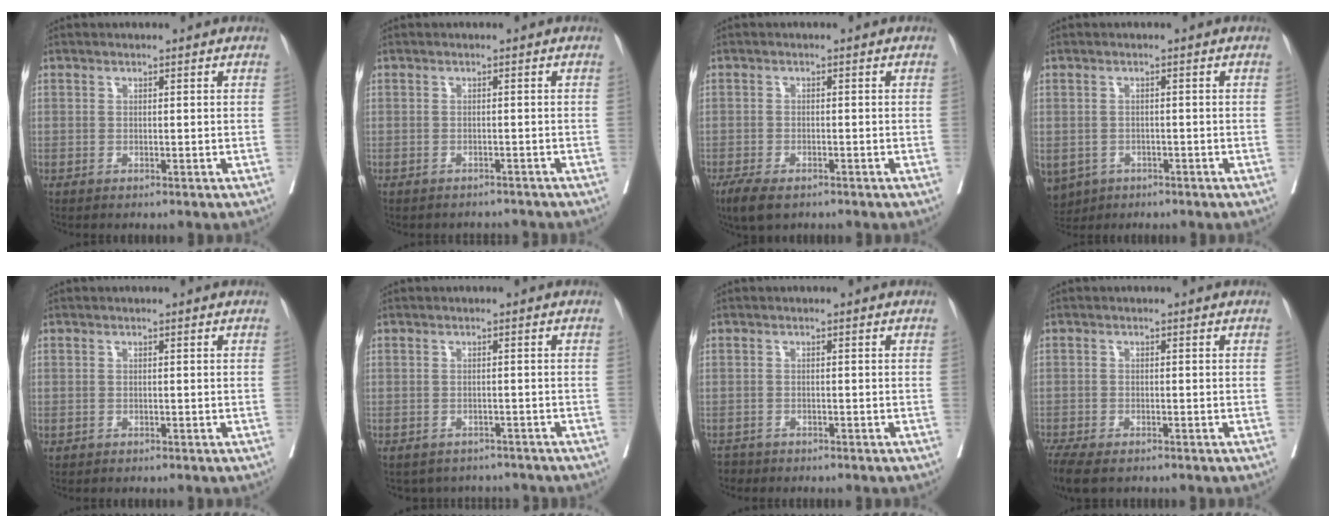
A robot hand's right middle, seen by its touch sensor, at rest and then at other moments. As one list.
[{"total": 4.1, "force": [-3.8, 1.2, 0.4], "torque": [-0.001, 0.003, -0.045]}, {"total": 5.2, "force": [-3.7, 1.9, 3.1], "torque": [-0.057, -0.010, -0.058]}, {"total": 8.9, "force": [-4.6, 6.9, 3.1], "torque": [-0.089, -0.003, -0.064]}, {"total": 0.0}, {"total": 6.7, "force": [-6.1, 2.6, 0.8], "torque": [-0.007, 0.017, -0.071]}, {"total": 2.0, "force": [-1.8, 0.8, -0.1], "torque": [0.001, -0.001, -0.032]}, {"total": 7.5, "force": [-5.8, 2.3, 4.2], "torque": [-0.082, -0.016, -0.095]}]